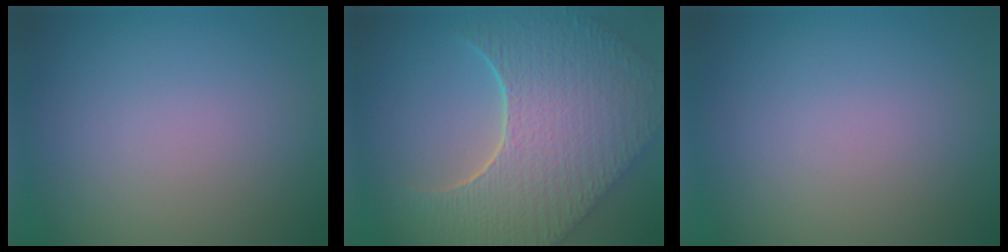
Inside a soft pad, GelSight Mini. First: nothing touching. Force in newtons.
{"total": 10.3, "press": 7.4, "slide": 7.2}
{"total": 0.0}